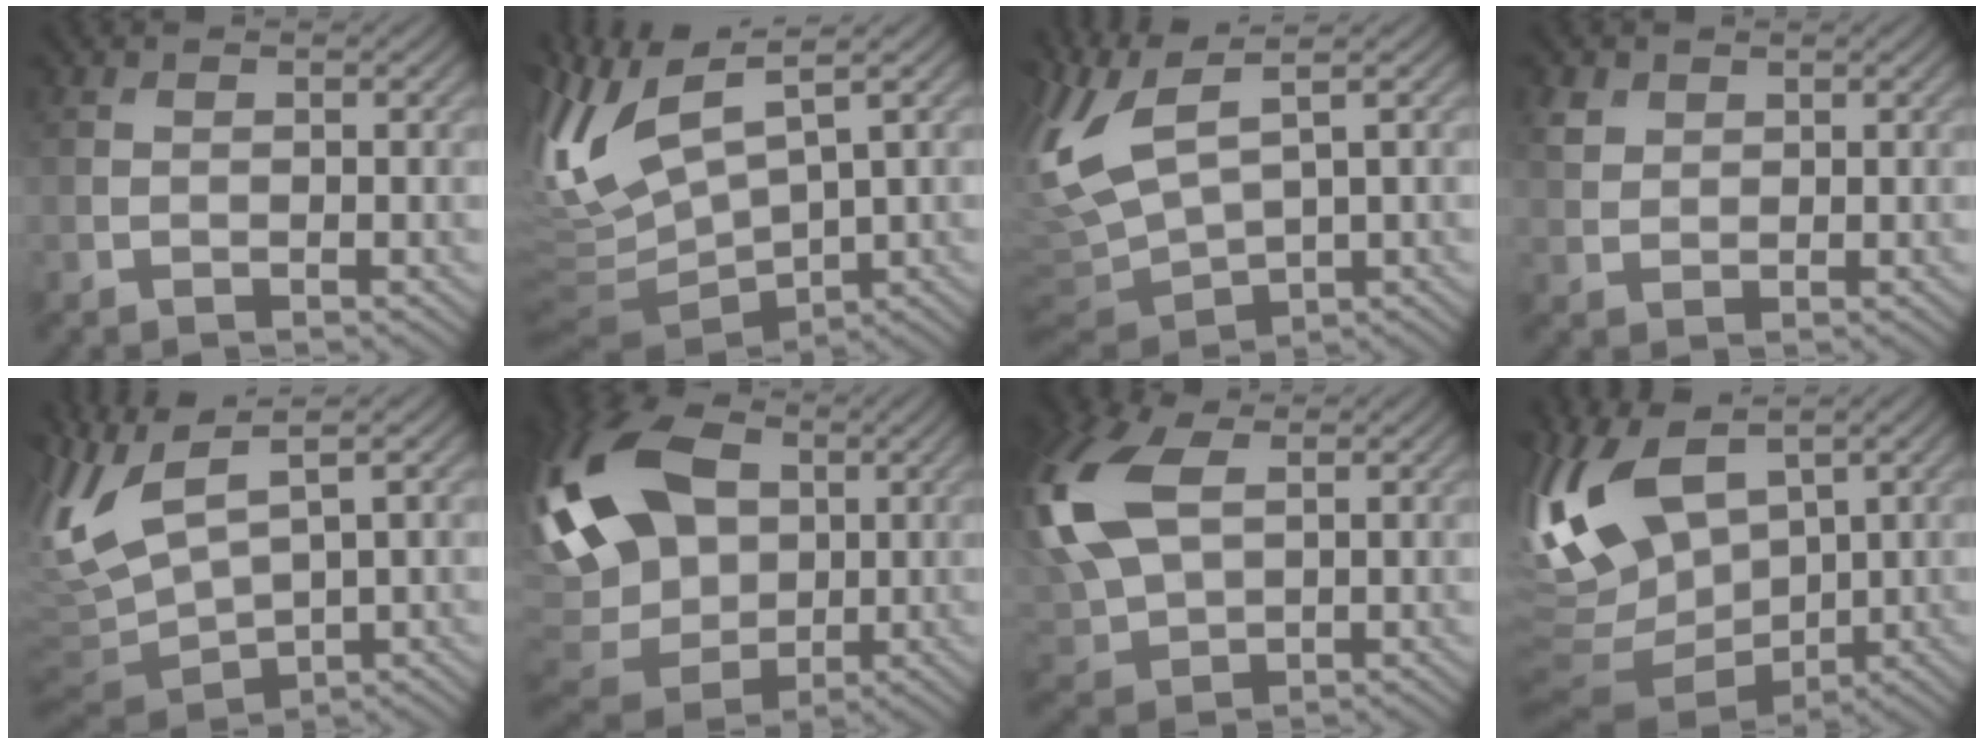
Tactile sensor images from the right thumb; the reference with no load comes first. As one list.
[{"total": 11.5, "force": [2.1, 4.5, 10.3], "torque": [-0.256, 0.009, 0.049]}, {"total": 10.2, "force": [2.0, 3.9, 9.2], "torque": [-0.244, -0.004, 0.043]}, {"total": 2.2, "force": [1.3, 1.5, 0.8], "torque": [-0.021, 0.002, 0.030]}, {"total": 9.0, "force": [1.9, 3.2, 8.1], "torque": [-0.201, -0.005, 0.040]}, {"total": 20.2, "force": [3.6, 14.4, 13.8], "torque": [-0.333, 0.015, 0.074]}, {"total": 15.6, "force": [4.1, 9.4, 11.7], "torque": [-0.322, 0.013, 0.080]}, {"total": 13.9, "force": [3.1, 7.9, 11.0], "torque": [-0.297, 0.003, 0.057]}]